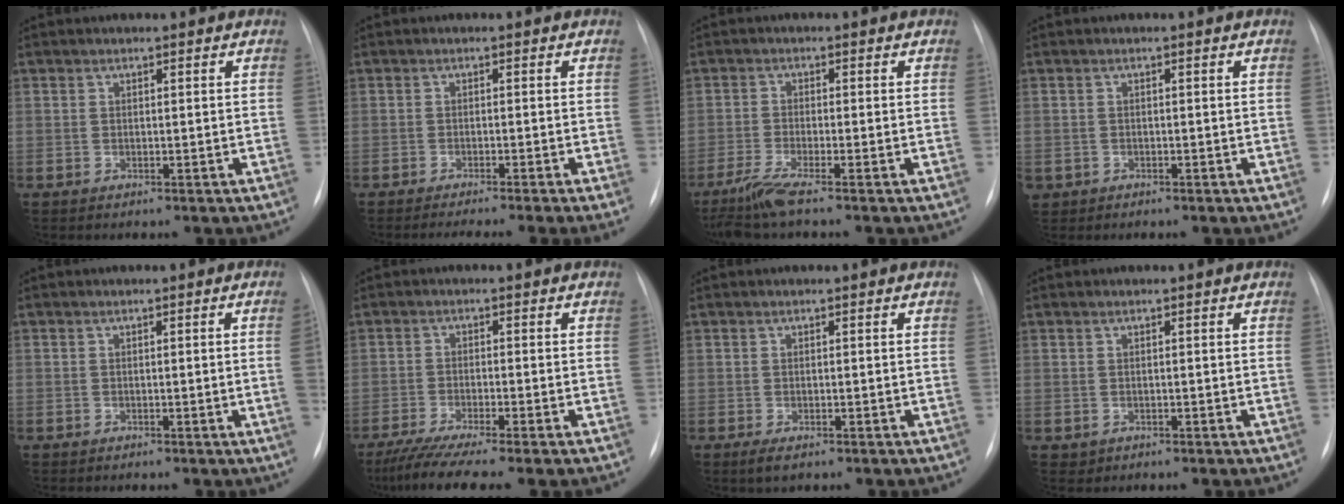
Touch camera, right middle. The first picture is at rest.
{"total": 7.2, "force": [-5.9, -1.1, 4.0], "torque": [-0.036, -0.013, -0.083]}
{"total": 4.7, "force": [-3.6, -0.6, 3.0], "torque": [-0.066, -0.019, -0.077]}
{"total": 1.7, "force": [-0.8, 1.5, 0.3], "torque": [-0.008, 0.002, -0.008]}
{"total": 1.7, "force": [-0.4, -0.5, 1.6], "torque": [-0.021, 0.001, -0.005]}
{"total": 8.7, "force": [-6.9, -0.3, 5.3], "torque": [-0.088, -0.024, -0.113]}
{"total": 1.9, "force": [-1.1, 0.8, 1.4], "torque": [-0.029, -0.003, -0.013]}
{"total": 0.9, "force": [-0.3, 0.8, 0.1], "torque": [-0.003, 0.003, -0.001]}